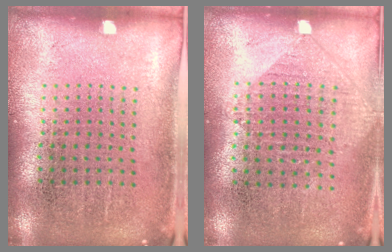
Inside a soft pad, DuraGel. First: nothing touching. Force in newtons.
{"total": 0.9, "press": 0.8, "slide": 0.3}